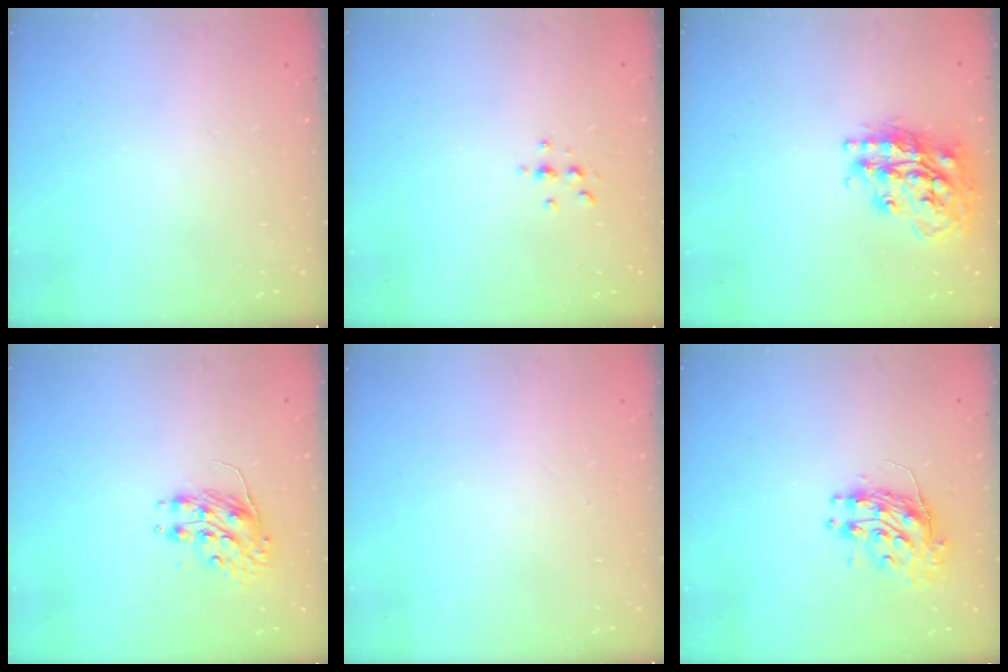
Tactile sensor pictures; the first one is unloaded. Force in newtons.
{"total": 3.1, "press": 3.1, "slide": 0.5}
{"total": 19.3, "press": 19.3, "slide": 1.4}
{"total": 8.0, "press": 8.0, "slide": 0.2}
{"total": 0.0}
{"total": 10.9, "press": 10.8, "slide": 0.8}